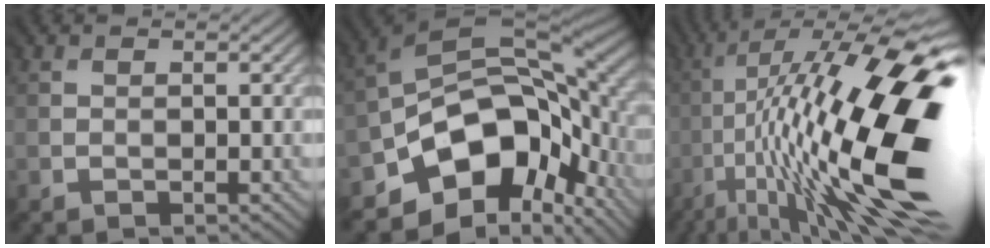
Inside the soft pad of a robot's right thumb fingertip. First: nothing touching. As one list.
[{"total": 12.6, "force": [-5.6, 8.2, 7.8], "torque": [-0.129, -0.004, -0.113]}, {"total": 20.1, "force": [-1.2, 5.5, 19.2], "torque": [-0.336, 0.035, -0.019]}]